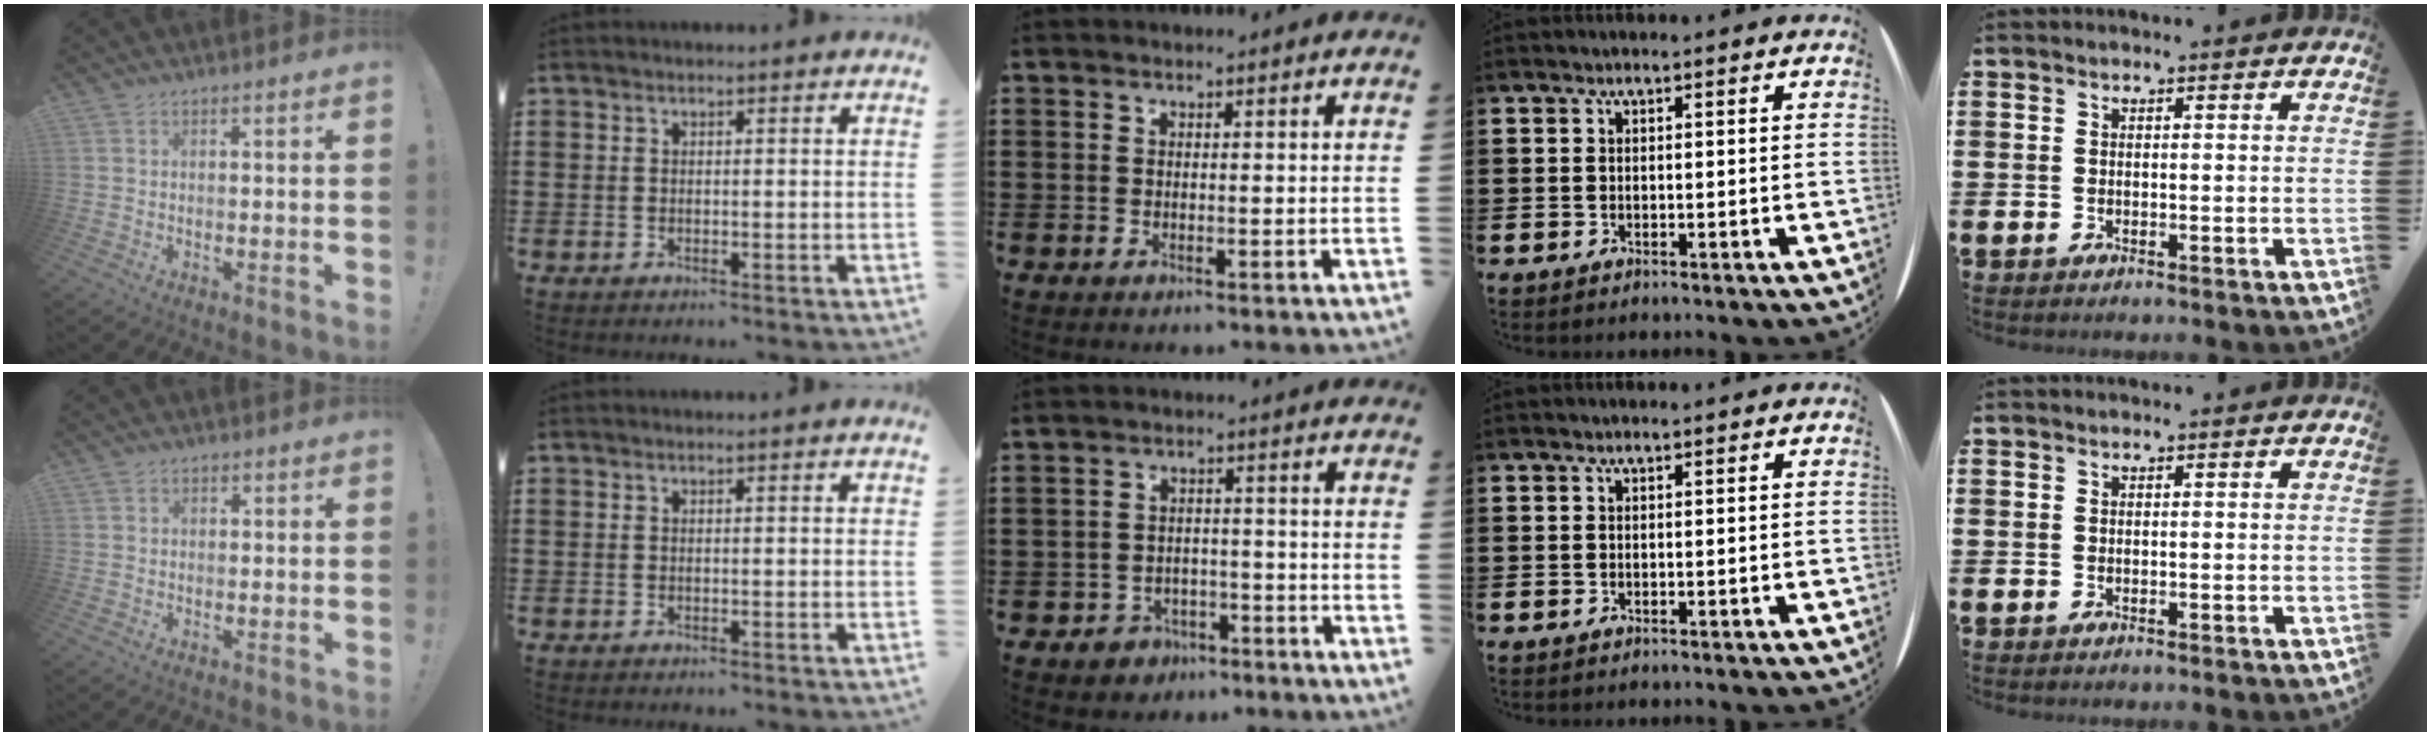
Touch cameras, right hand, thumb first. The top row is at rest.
{"thumb": {"total": 0.6, "force": [0.4, 0.4, 0.3], "torque": [0.003, -0.002, 0.005]}, "middle": {"total": 2.9, "force": [-2.6, 1.4, -0.1], "torque": [-0.008, 0.005, -0.055]}}